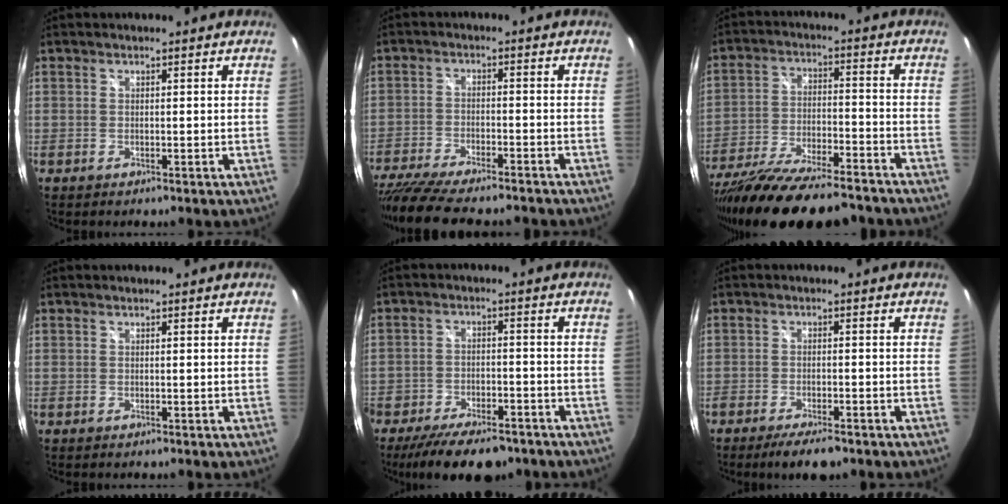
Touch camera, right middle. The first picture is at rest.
{"total": 16.6, "force": [-14.1, 3.0, 8.1], "torque": [-0.168, -0.042, -0.224]}
{"total": 22.7, "force": [-19.1, 4.3, 11.5], "torque": [-0.219, -0.053, -0.299]}
{"total": 0.0}
{"total": 13.8, "force": [-10.7, 5.4, 7.0], "torque": [-0.152, -0.024, -0.165]}
{"total": 6.1, "force": [-4.7, 1.4, 3.6], "torque": [-0.082, -0.011, -0.080]}